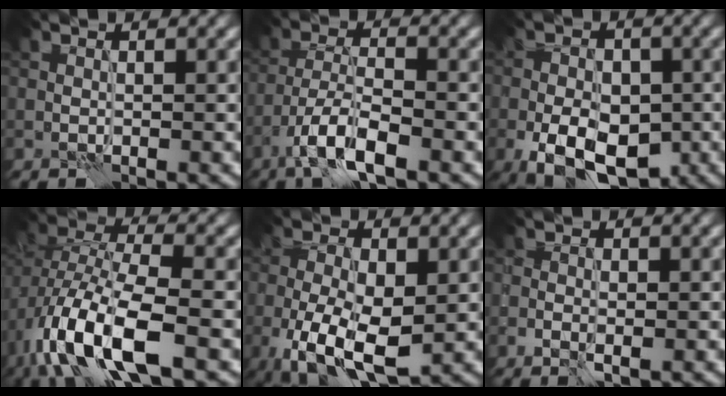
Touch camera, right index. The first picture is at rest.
{"total": 5.5, "force": [-3.6, 1.6, 3.9], "torque": [-0.078, 0.000, -0.072]}
{"total": 8.3, "force": [-3.5, 4.9, 5.8], "torque": [-0.089, -0.013, -0.061]}
{"total": 10.1, "force": [-4.8, 4.6, 7.5], "torque": [-0.160, -0.006, -0.091]}
{"total": 8.6, "force": [-2.9, 4.2, 6.9], "torque": [-0.143, -0.020, -0.048]}
{"total": 0.9, "force": [-0.4, 0.3, 0.8], "torque": [-0.015, -0.004, -0.005]}